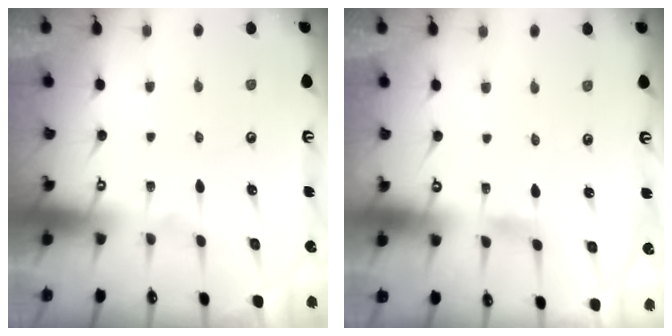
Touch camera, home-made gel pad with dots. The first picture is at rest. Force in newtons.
{"total": 1.2, "press": 1.1, "slide": 0.2}